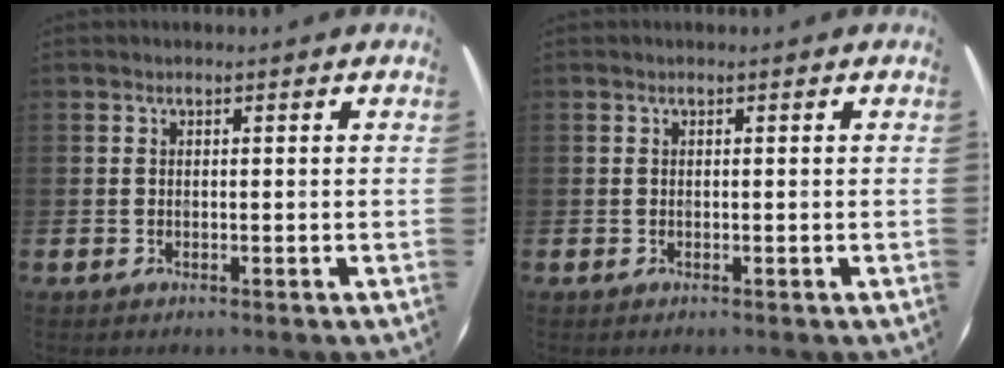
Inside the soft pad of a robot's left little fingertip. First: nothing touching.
{"total": 0.0}